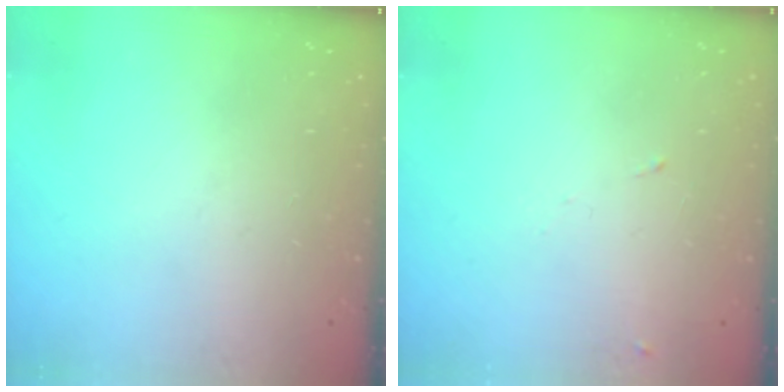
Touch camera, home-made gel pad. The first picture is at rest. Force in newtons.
{"total": 4.3, "press": 4.3, "slide": 0.7}